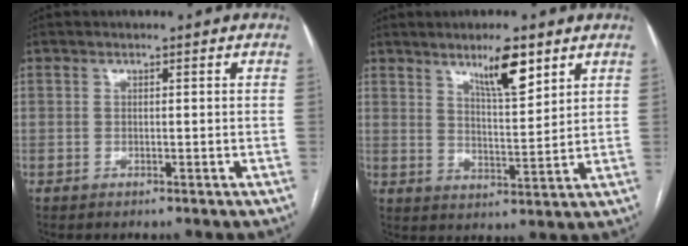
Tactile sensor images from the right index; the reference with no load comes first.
{"total": 7.4, "force": [4.9, 1.1, 5.5], "torque": [-0.096, -0.005, 0.085]}